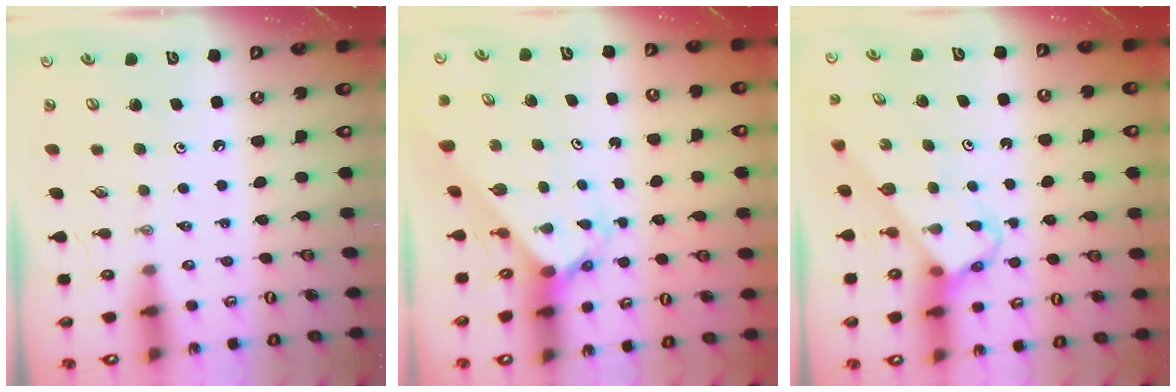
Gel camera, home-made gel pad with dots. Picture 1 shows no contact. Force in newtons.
{"total": 2.4, "press": 2.4, "slide": 0.2}
{"total": 3.6, "press": 3.6, "slide": 0.1}